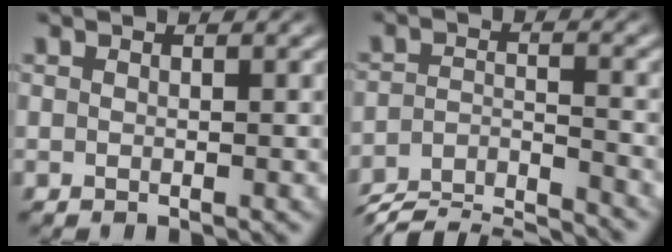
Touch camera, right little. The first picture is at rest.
{"total": 6.4, "force": [-4.4, 2.6, 3.8], "torque": [-0.050, -0.024, -0.069]}